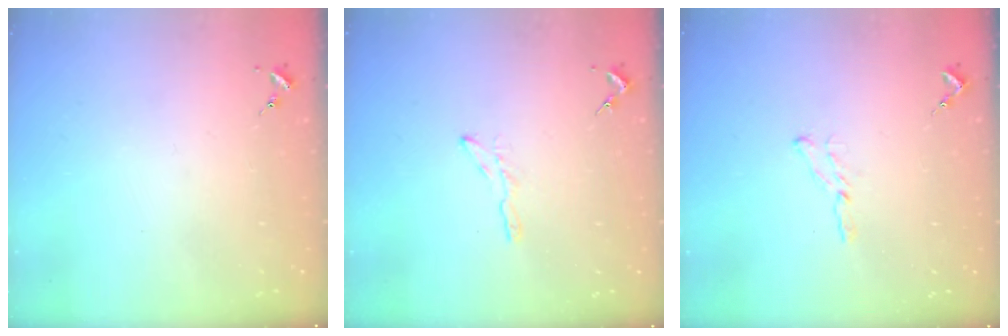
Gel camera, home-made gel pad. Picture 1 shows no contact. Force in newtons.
{"total": 3.4, "press": 3.4, "slide": 0.3}
{"total": 4.7, "press": 4.7, "slide": 0.4}